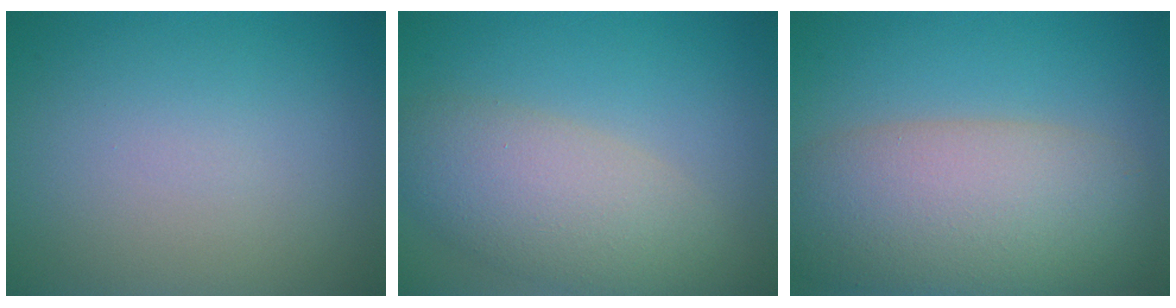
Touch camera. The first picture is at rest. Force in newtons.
{"total": 6.2, "press": 6.2, "slide": 0.3}
{"total": 9.6, "press": 9.6, "slide": 0.7}